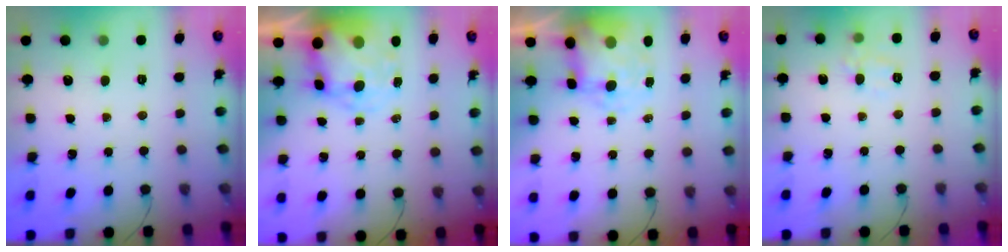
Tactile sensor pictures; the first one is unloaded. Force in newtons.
{"total": 9.3, "press": 9.0, "slide": 2.4}
{"total": 8.5, "press": 8.3, "slide": 1.9}
{"total": 7.7, "press": 7.6, "slide": 1.1}